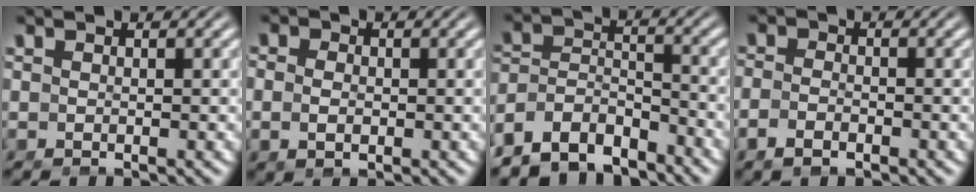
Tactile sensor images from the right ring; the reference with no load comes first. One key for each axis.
{"total": 2.1, "fx": -0.4, "fy": 1.5, "fz": 1.4, "tx": -0.035, "ty": -0.010, "tz": -0.001}
{"total": 10.1, "fx": -6.4, "fy": 7.1, "fz": 3.3, "tx": -0.096, "ty": -0.055, "tz": -0.101}
{"total": 1.9, "fx": -1.4, "fy": 0.8, "fz": 1.0, "tx": -0.026, "ty": -0.011, "tz": -0.023}